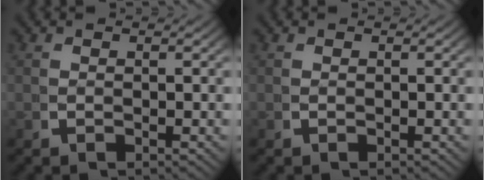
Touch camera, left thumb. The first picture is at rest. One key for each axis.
{"total": 0.0}